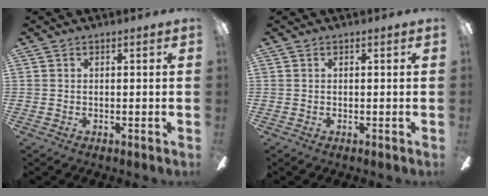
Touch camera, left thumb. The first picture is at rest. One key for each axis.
{"total": 0.0}